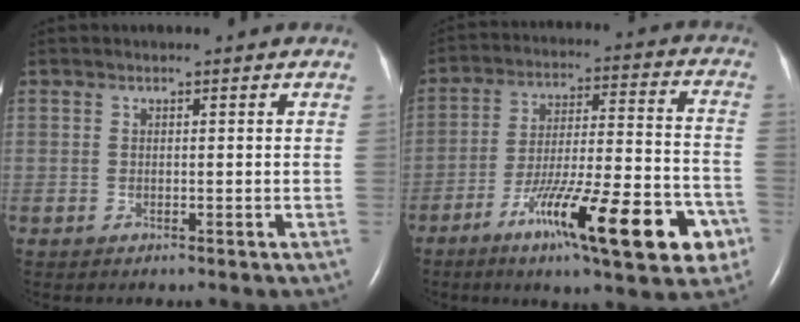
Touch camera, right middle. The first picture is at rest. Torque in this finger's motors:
{"motor_torque": [1.73, -0.41, 0.63, 0.21]}